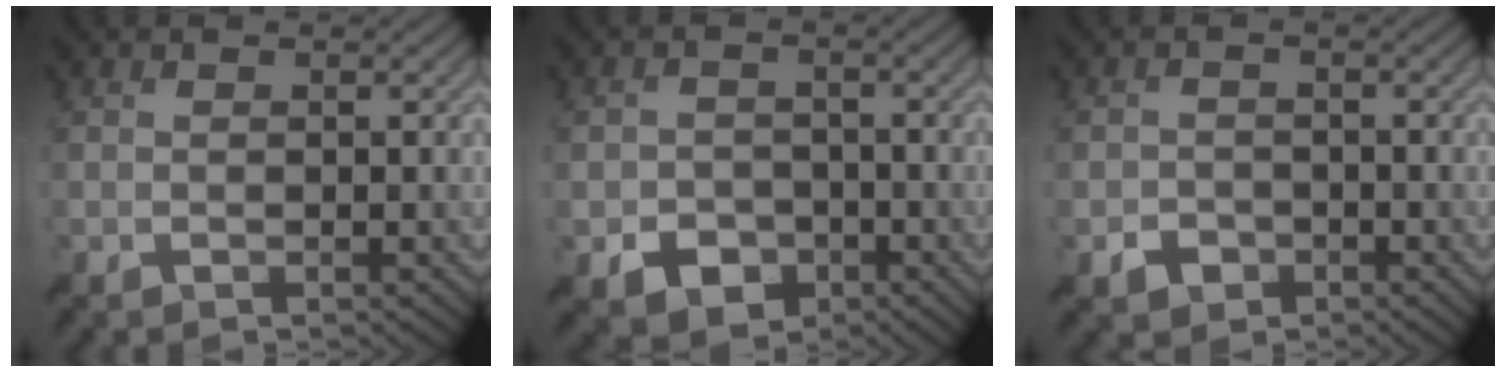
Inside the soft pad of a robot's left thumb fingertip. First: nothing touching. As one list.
[{"total": 4.9, "force": [-2.2, 3.9, 2.0], "torque": [-0.036, -0.006, -0.038]}, {"total": 2.5, "force": [-1.2, 2.0, 0.8], "torque": [-0.013, 0.001, -0.027]}]